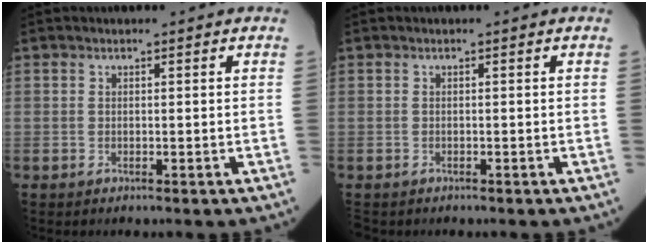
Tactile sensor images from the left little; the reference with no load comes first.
{"total": 1.4, "force": [-1.2, 0.7, 0.4], "torque": [-0.011, -0.002, -0.014]}